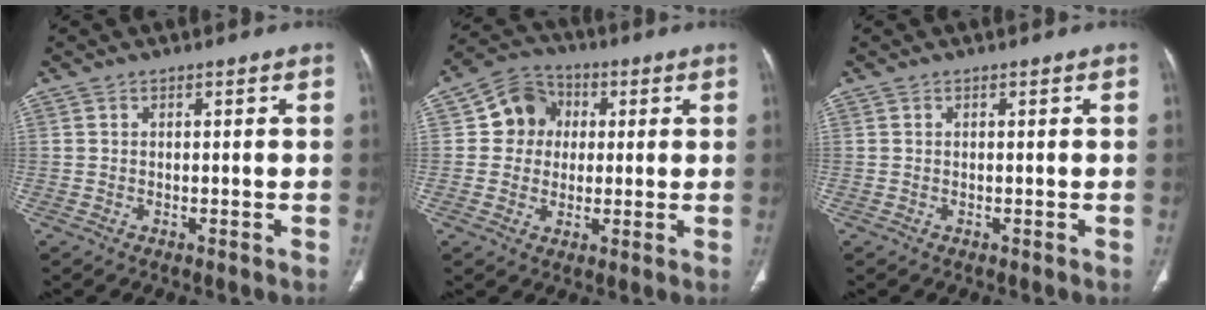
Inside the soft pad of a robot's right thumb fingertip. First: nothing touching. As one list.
[{"total": 8.8, "force": [1.3, 8.1, 3.2], "torque": [-0.014, 0.008, 0.011]}, {"total": 0.0}]